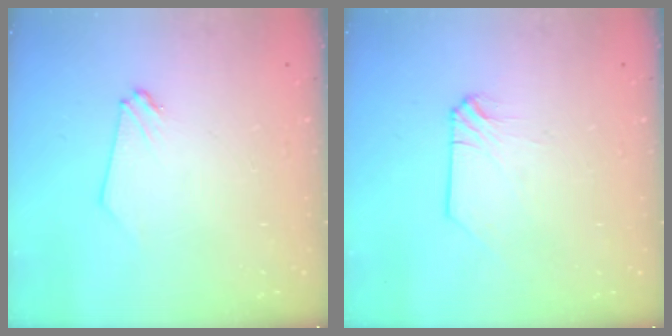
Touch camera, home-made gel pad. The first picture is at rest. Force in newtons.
{"total": 0.0}